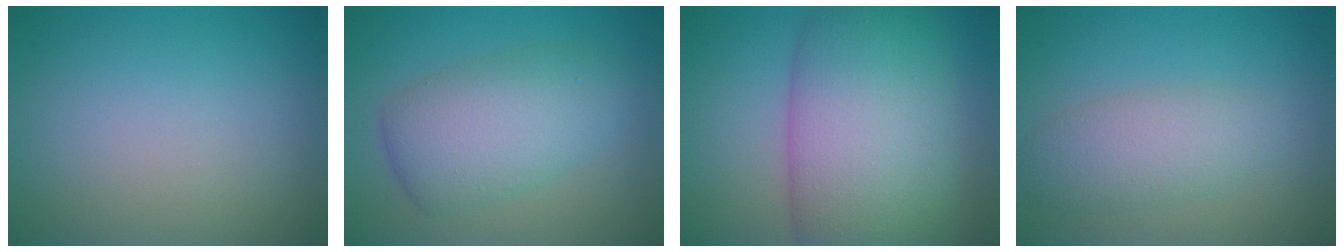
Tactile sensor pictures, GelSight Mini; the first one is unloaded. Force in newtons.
{"total": 5.8, "press": 5.8, "slide": 0.1}
{"total": 12.5, "press": 12.5, "slide": 0.2}
{"total": 3.5, "press": 3.5, "slide": 0.1}